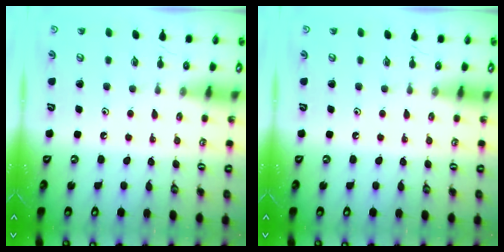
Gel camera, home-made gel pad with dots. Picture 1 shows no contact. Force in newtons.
{"total": 0.0}